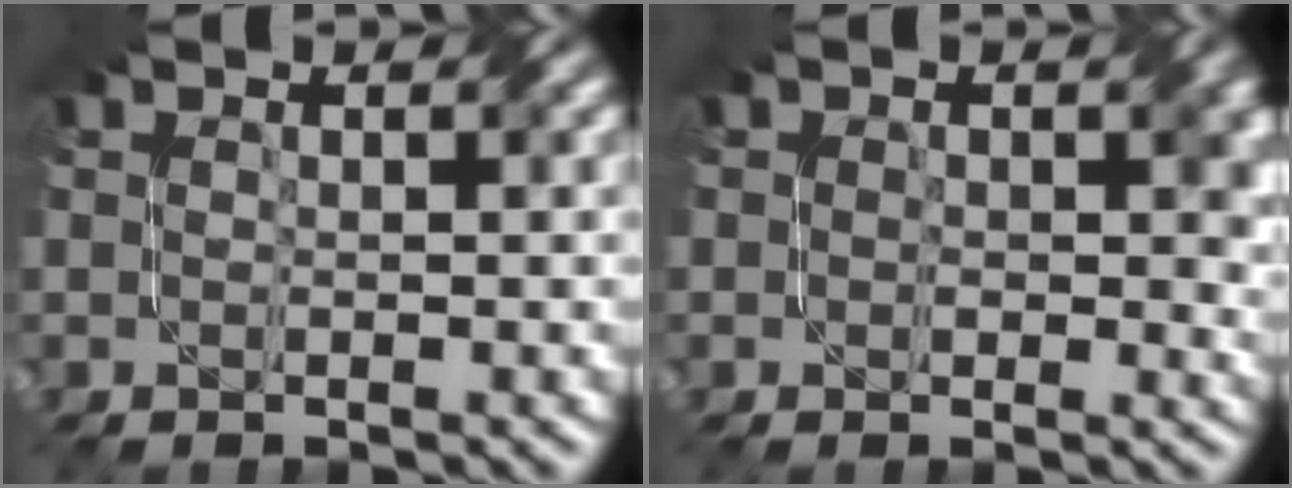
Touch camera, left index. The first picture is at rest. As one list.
[{"total": 3.5, "force": [0.5, 2.4, 2.5], "torque": [-0.029, -0.003, 0.003]}]